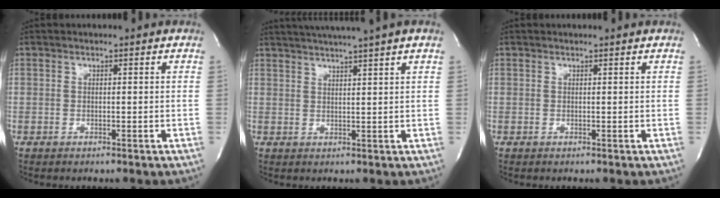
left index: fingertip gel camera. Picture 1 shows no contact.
{"total": 9.3, "force": [7.9, -1.5, 4.7], "torque": [-0.076, 0.018, 0.105]}
{"total": 1.0, "force": [1.0, -0.1, 0.1], "torque": [-0.007, 0.002, 0.013]}